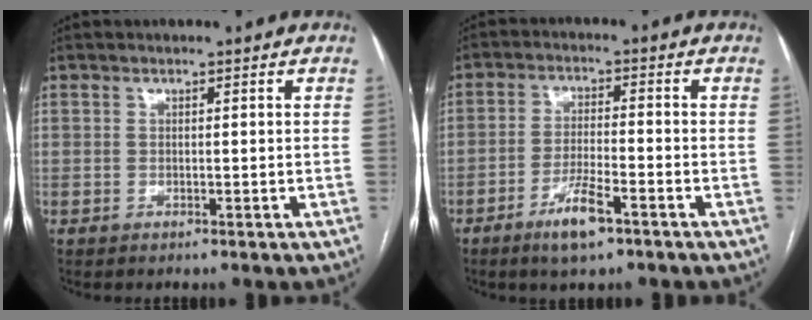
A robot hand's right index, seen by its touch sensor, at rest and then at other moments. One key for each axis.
{"total": 6.5, "fx": -4.0, "fy": 1.0, "fz": 5.0, "tx": -0.098, "ty": -0.007, "tz": -0.069}